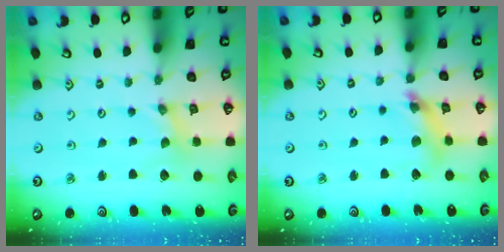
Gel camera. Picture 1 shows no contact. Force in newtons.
{"total": 10.0, "press": 9.9, "slide": 1.3}